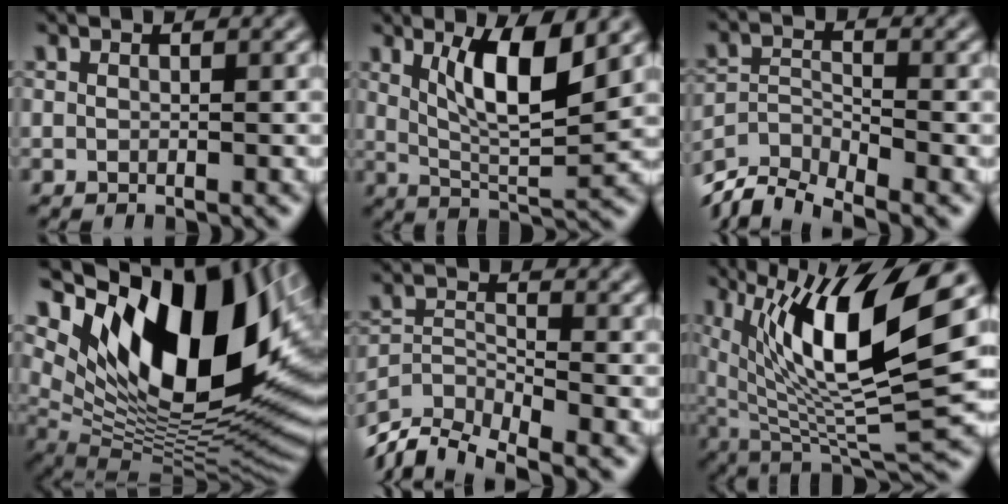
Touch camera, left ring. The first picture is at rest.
{"total": 6.5, "force": [2.5, 1.7, 5.8], "torque": [-0.101, -0.008, 0.049]}
{"total": 6.2, "force": [-5.4, 1.8, 2.3], "torque": [-0.045, -0.011, -0.106]}
{"total": 17.6, "force": [6.2, 9.2, 13.7], "torque": [-0.222, -0.002, 0.107]}
{"total": 6.6, "force": [-5.7, 2.0, 2.8], "torque": [-0.053, -0.013, -0.111]}
{"total": 13.0, "force": [4.7, 3.9, 11.5], "torque": [-0.207, -0.004, 0.090]}